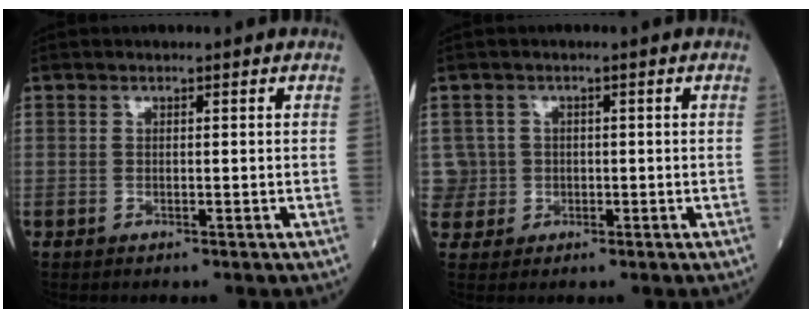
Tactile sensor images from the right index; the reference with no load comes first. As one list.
[{"total": 3.5, "force": [0.0, 3.4, -0.6], "torque": [0.024, 0.011, -0.001]}]